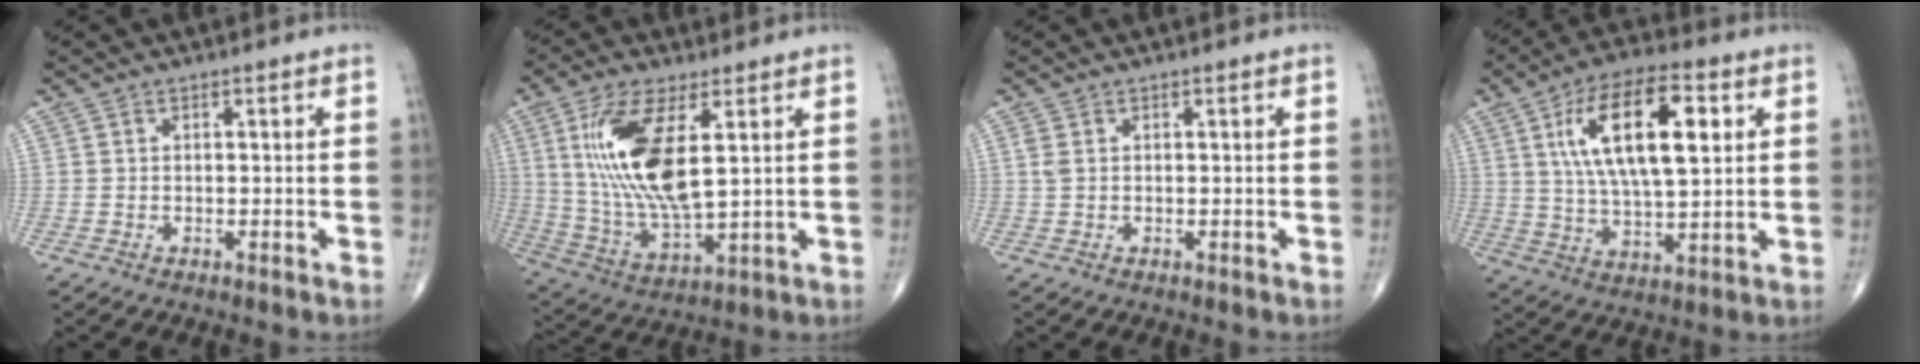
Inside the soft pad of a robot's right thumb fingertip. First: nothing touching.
{"total": 16.8, "force": [4.2, 6.2, 15.0], "torque": [-0.313, -0.024, 0.091]}
{"total": 1.2, "force": [0.4, 0.6, 0.9], "torque": [-0.026, 0.008, 0.015]}
{"total": 17.8, "force": [5.1, 7.1, 15.5], "torque": [-0.265, -0.001, 0.088]}